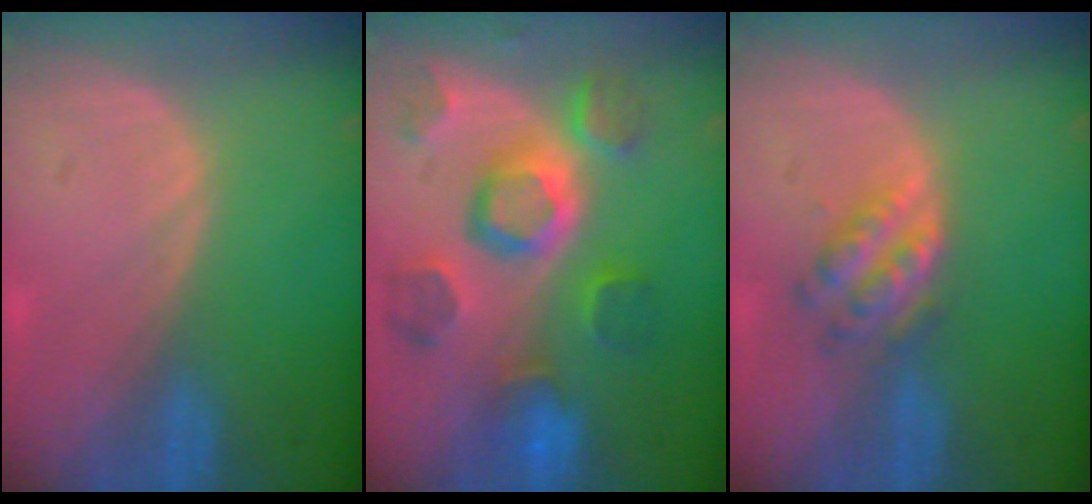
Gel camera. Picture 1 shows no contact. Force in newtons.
{"total": 11.3, "press": 10.0, "slide": 5.3}
{"total": 4.9, "press": 4.7, "slide": 1.6}